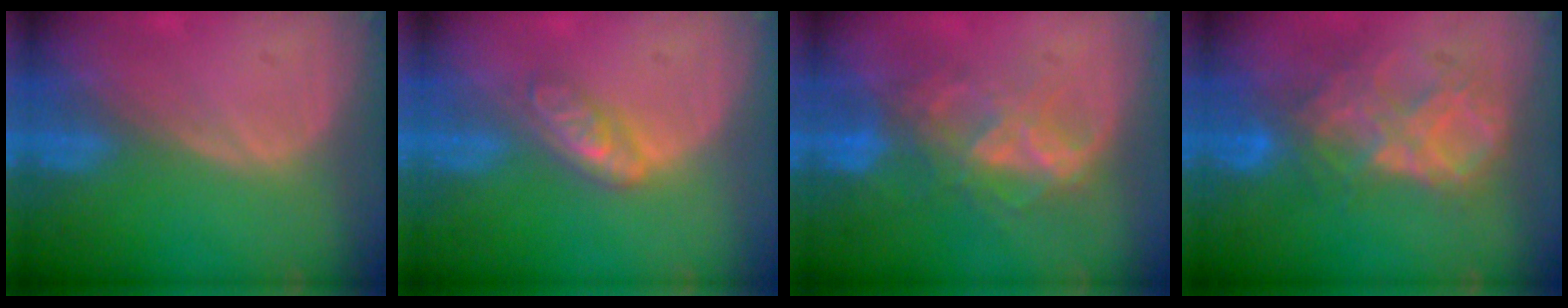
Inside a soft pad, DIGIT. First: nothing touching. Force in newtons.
{"total": 4.5, "press": 3.9, "slide": 2.3}
{"total": 7.8, "press": 7.1, "slide": 3.1}
{"total": 9.2, "press": 7.9, "slide": 4.8}